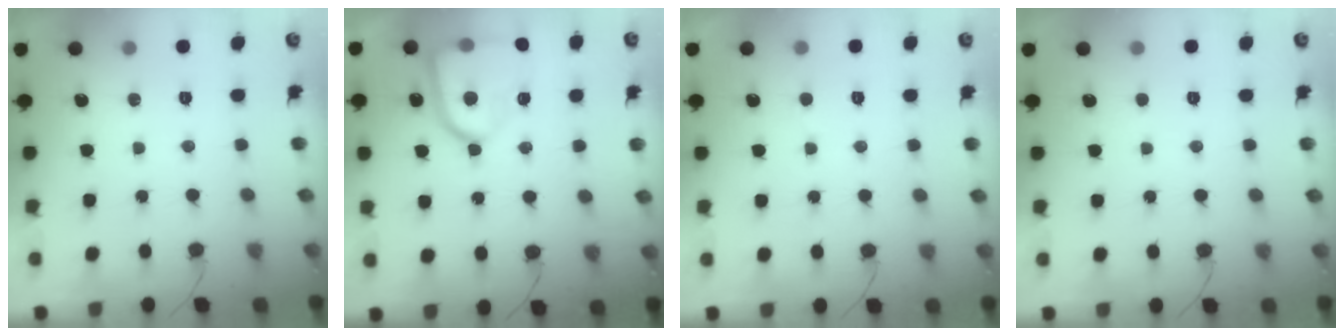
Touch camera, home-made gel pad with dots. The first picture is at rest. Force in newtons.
{"total": 17.7, "press": 17.6, "slide": 1.5}
{"total": 3.5, "press": 3.5, "slide": 0.3}
{"total": 1.6, "press": 1.6, "slide": 0.2}